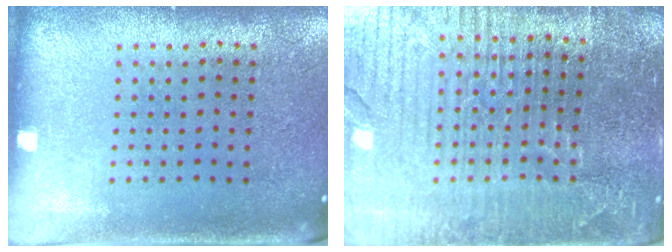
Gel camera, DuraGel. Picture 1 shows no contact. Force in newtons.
{"total": 5.4, "press": 4.9, "slide": 2.3}